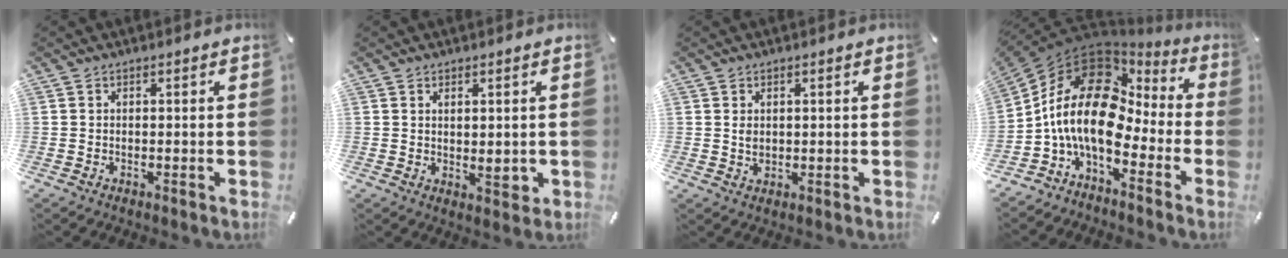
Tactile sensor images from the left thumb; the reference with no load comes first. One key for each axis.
{"total": 2.9, "fx": 0.7, "fy": 1.5, "fz": 2.3, "tx": -0.037, "ty": -0.002, "tz": 0.011}
{"total": 1.9, "fx": 0.3, "fy": 1.5, "fz": 1.2, "tx": -0.035, "ty": 0.001, "tz": 0.002}
{"total": 17.0, "fx": -1.3, "fy": 10.5, "fz": 13.3, "tx": -0.286, "ty": -0.002, "tz": -0.027}